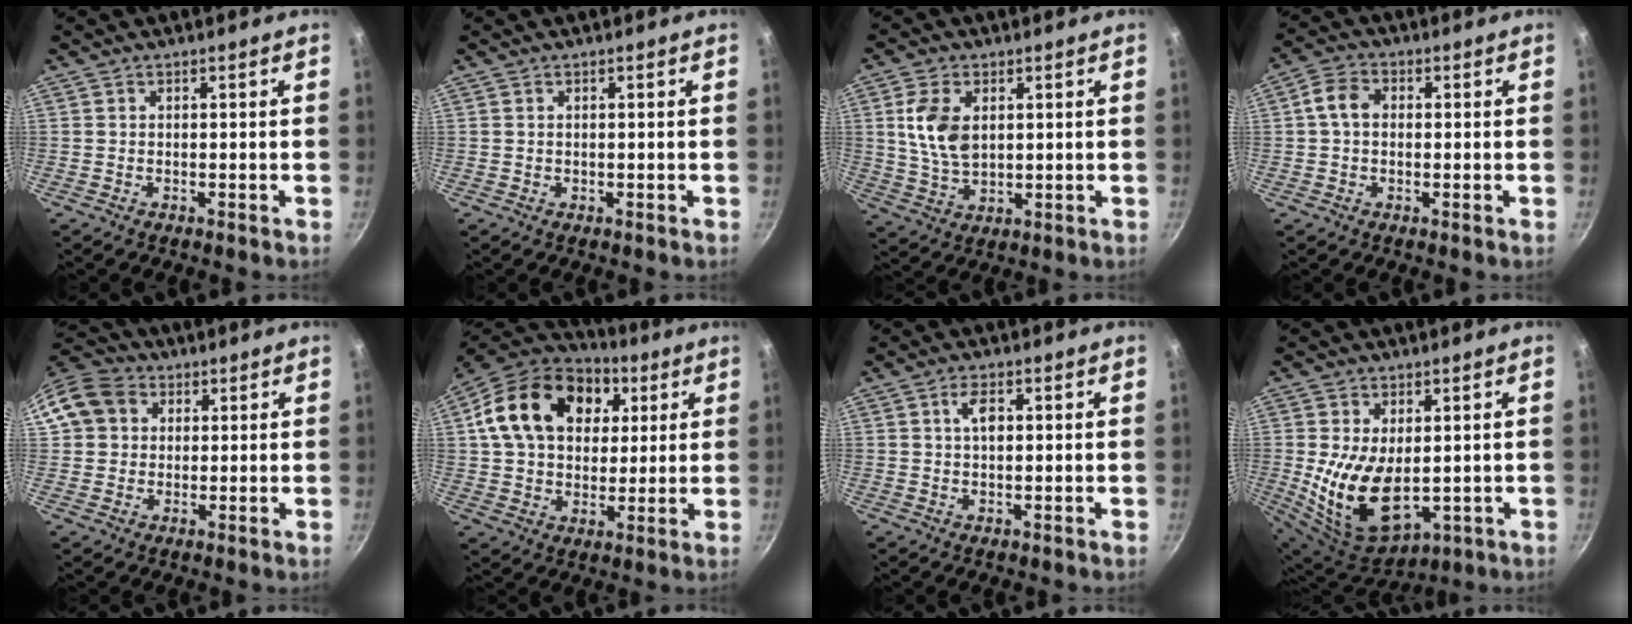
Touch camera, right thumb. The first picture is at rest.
{"total": 0.0}
{"total": 8.9, "force": [2.1, 5.5, 6.7], "torque": [-0.126, -0.013, 0.043]}
{"total": 4.9, "force": [0.3, 3.7, 3.2], "torque": [-0.056, 0.016, -0.005]}
{"total": 11.2, "force": [2.7, 9.6, 5.0], "torque": [-0.080, 0.023, 0.036]}
{"total": 22.3, "force": [6.5, 16.0, 14.1], "torque": [-0.226, 0.013, 0.103]}
{"total": 3.5, "force": [0.8, 1.7, 2.9], "torque": [-0.045, 0.003, 0.012]}
{"total": 14.7, "force": [-0.4, 8.8, 11.7], "torque": [-0.202, -0.024, 0.016]}